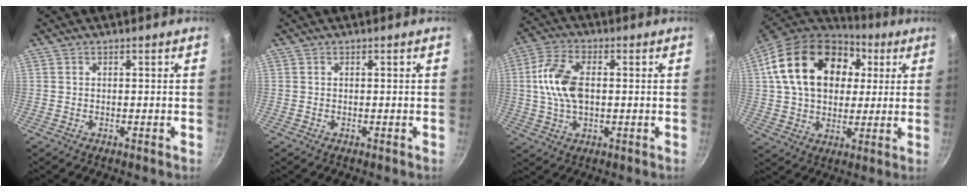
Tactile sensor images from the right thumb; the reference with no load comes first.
{"total": 0.0}
{"total": 10.5, "force": [0.8, 6.1, 8.6], "torque": [-0.166, 0.017, 0.007]}
{"total": 23.1, "force": [6.8, 16.1, 15.1], "torque": [-0.249, 0.006, 0.112]}